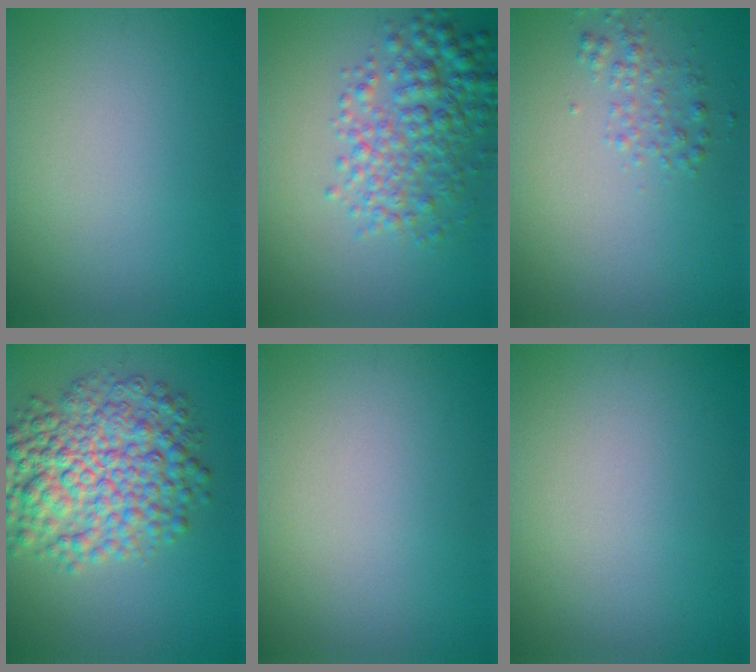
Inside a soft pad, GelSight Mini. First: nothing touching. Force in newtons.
{"total": 5.0, "press": 5.0, "slide": 0.2}
{"total": 1.6, "press": 1.6, "slide": 0.0}
{"total": 8.6, "press": 8.6, "slide": 0.0}
{"total": 0.0}
{"total": 0.0}